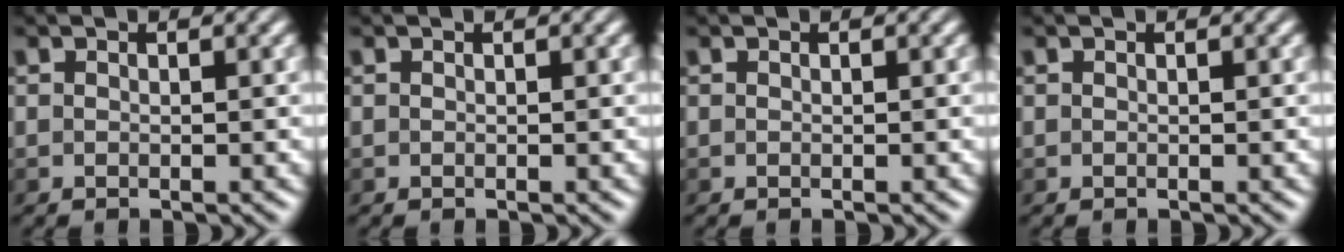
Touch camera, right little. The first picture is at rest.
{"total": 0.0}
{"total": 0.0}
{"total": 0.0}